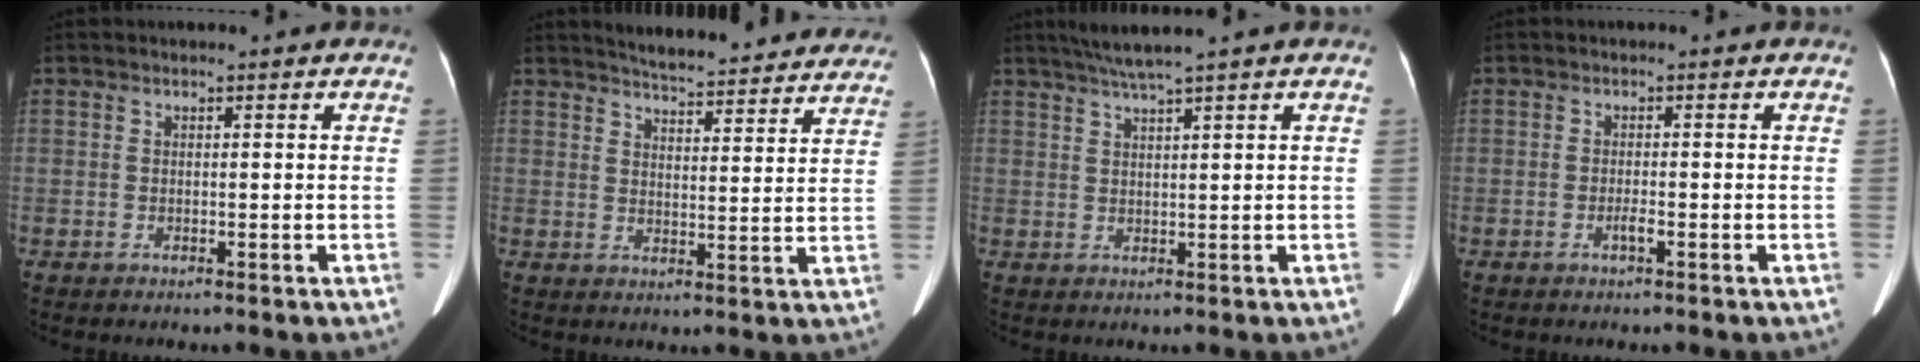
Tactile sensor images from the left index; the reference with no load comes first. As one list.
[{"total": 20.2, "force": [18.8, 3.5, 6.3], "torque": [-0.079, -0.025, 0.223]}, {"total": 3.9, "force": [3.1, -1.2, 2.1], "torque": [-0.043, 0.004, 0.062]}, {"total": 1.0, "force": [-0.6, 0.0, 0.8], "torque": [-0.020, 0.000, -0.012]}]